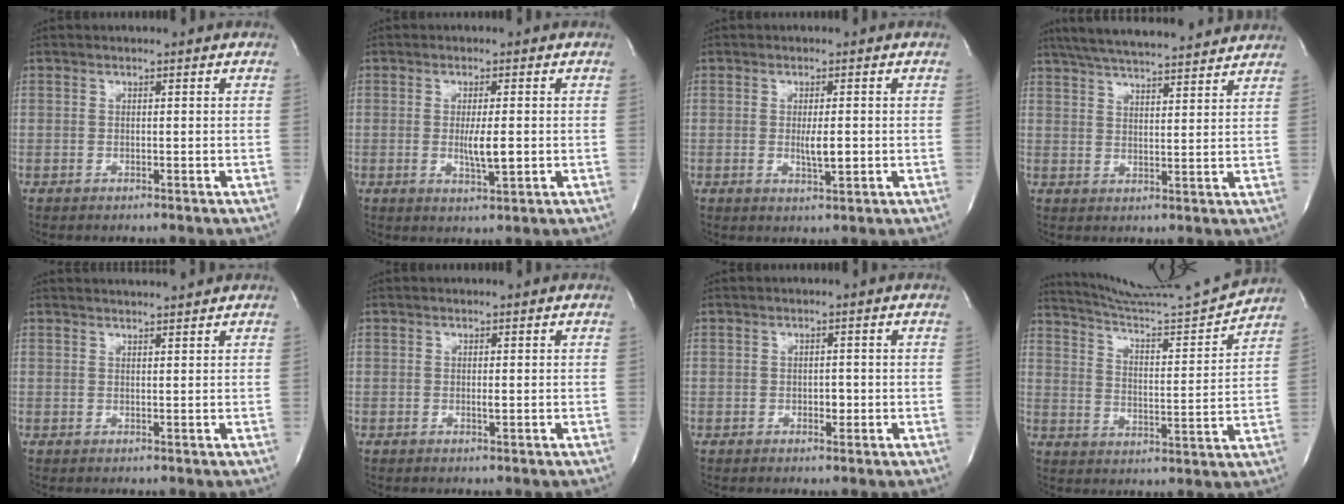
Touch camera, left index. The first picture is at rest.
{"total": 3.9, "force": [-0.4, 0.6, 3.8], "torque": [-0.071, -0.007, -0.003]}
{"total": 3.0, "force": [-0.3, 0.5, 3.0], "torque": [-0.054, -0.006, -0.002]}
{"total": 18.1, "force": [16.2, 2.2, 7.6], "torque": [-0.131, 0.036, 0.232]}
{"total": 3.8, "force": [3.7, -0.6, 0.7], "torque": [-0.011, 0.012, 0.054]}
{"total": 0.6, "force": [0.2, 0.0, 0.6], "torque": [-0.012, -0.001, 0.003]}
{"total": 1.1, "force": [-0.2, 0.7, 0.8], "torque": [-0.010, 0.001, -0.002]}
{"total": 15.0, "force": [14.5, -2.1, 3.0], "torque": [-0.060, -0.041, 0.226]}